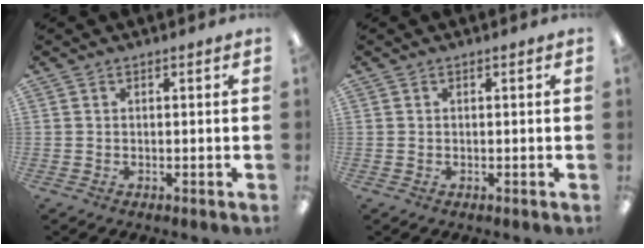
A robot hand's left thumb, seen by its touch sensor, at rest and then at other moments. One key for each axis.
{"total": 0.0}